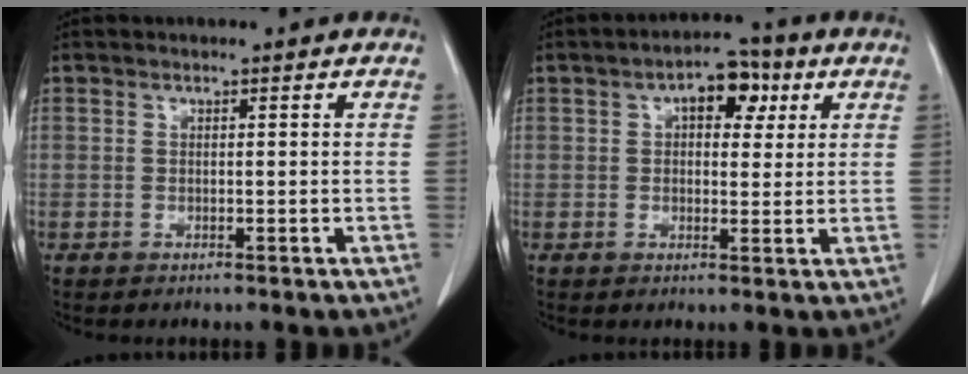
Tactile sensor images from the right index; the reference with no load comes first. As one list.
[{"total": 6.3, "force": [2.4, 3.3, 4.8], "torque": [-0.068, 0.021, 0.031]}]